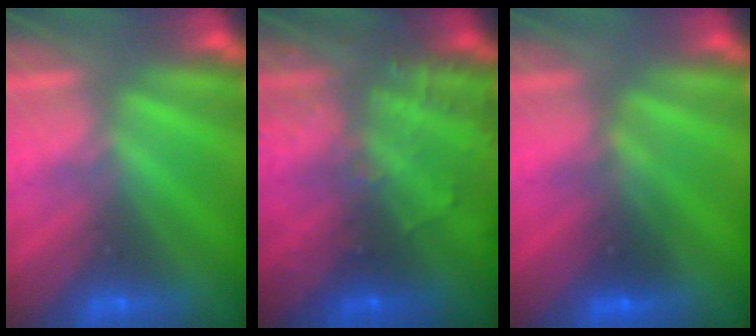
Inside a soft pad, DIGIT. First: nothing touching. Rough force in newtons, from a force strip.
{"total": 6.8}
{"total": 2.6}